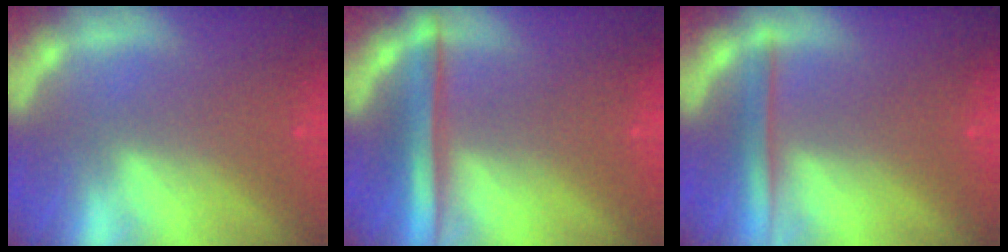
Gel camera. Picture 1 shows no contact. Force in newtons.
{"total": 5.0}
{"total": 2.9}